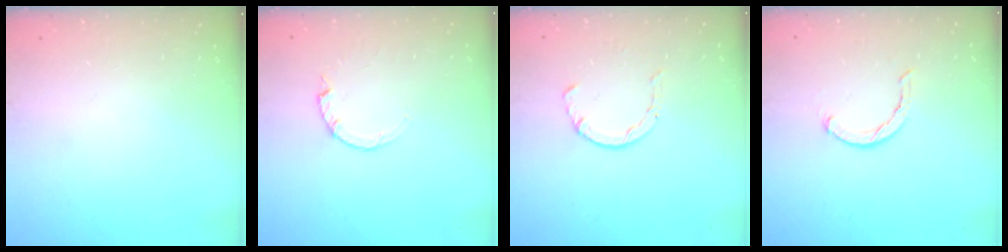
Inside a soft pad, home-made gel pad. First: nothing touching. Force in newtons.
{"total": 0.9, "press": 0.8, "slide": 0.2}
{"total": 2.1, "press": 2.1, "slide": 0.5}
{"total": 1.8, "press": 1.8, "slide": 0.4}